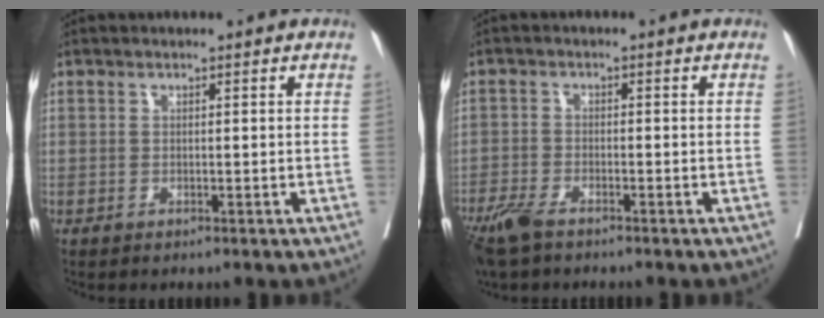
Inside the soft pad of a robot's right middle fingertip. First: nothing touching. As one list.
[{"total": 5.2, "force": [-4.0, 1.4, 3.0], "torque": [-0.062, -0.010, -0.075]}]